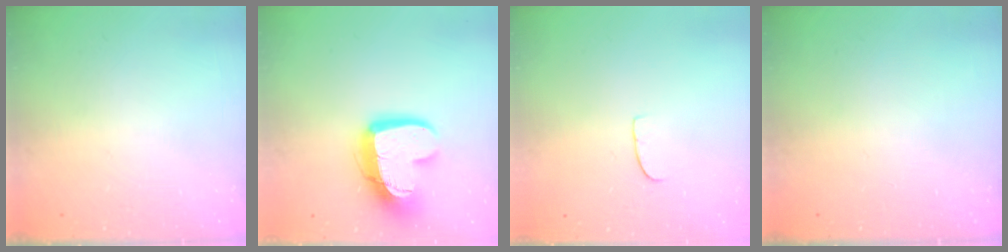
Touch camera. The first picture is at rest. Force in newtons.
{"total": 15.3, "press": 15.2, "slide": 1.2}
{"total": 5.0, "press": 4.9, "slide": 0.5}
{"total": 0.0}